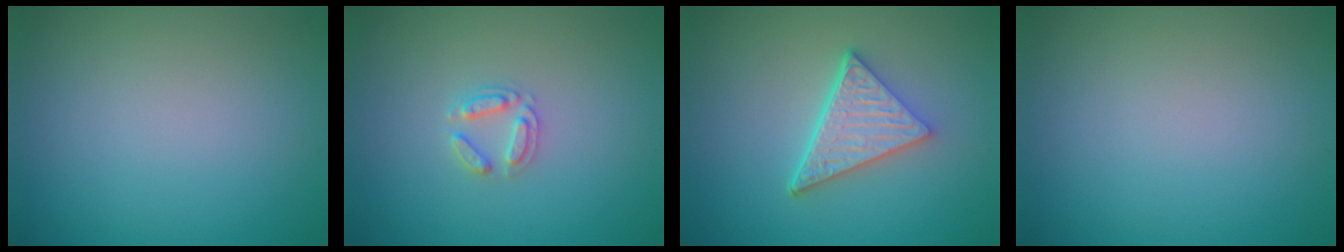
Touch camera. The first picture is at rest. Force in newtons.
{"total": 1.9, "press": 1.9, "slide": 0.3}
{"total": 5.1, "press": 3.8, "slide": 3.4}
{"total": 0.0}